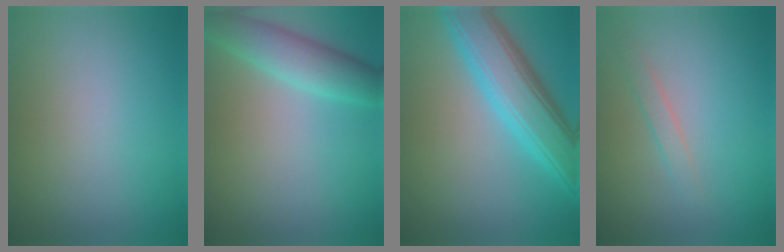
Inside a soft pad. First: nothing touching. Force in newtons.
{"total": 4.2, "press": 4.2, "slide": 0.2}
{"total": 7.3, "press": 7.3, "slide": 0.2}
{"total": 1.3, "press": 1.3, "slide": 0.0}